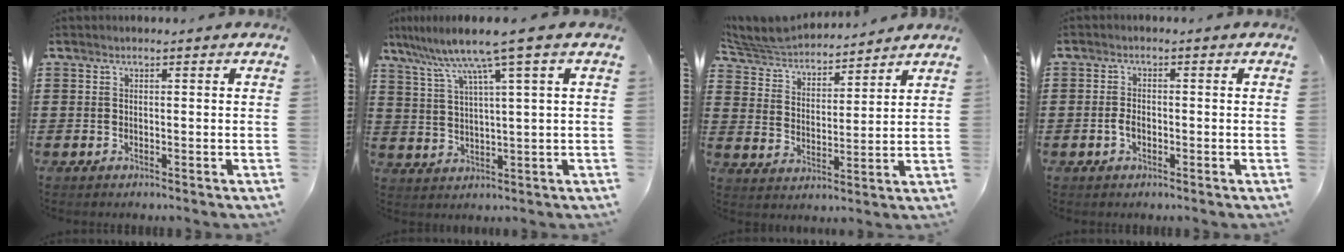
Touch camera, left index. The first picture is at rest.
{"total": 7.5, "force": [4.9, -0.4, 5.7], "torque": [-0.129, -0.024, 0.078]}
{"total": 5.6, "force": [5.5, 0.7, 1.0], "torque": [-0.047, -0.031, 0.095]}
{"total": 2.0, "force": [-0.6, 1.1, 1.6], "torque": [-0.039, -0.001, -0.013]}